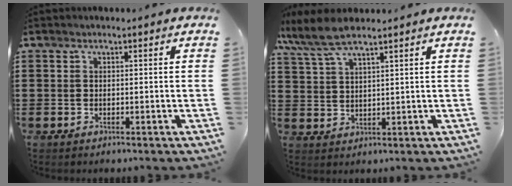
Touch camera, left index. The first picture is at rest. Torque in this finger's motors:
{"motor_torque": [1.18, 0.08, 0.82, 0.12]}